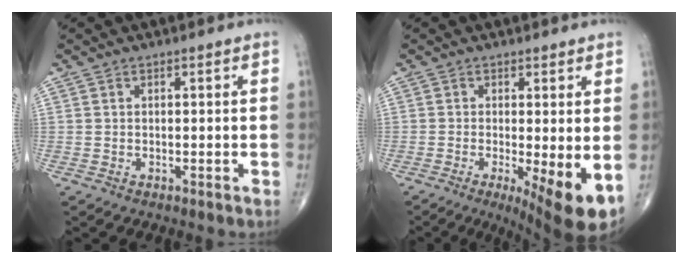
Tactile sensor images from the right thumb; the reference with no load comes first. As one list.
[{"total": 9.5, "force": [-2.5, 2.2, 8.9], "torque": [-0.129, -0.024, -0.035]}]